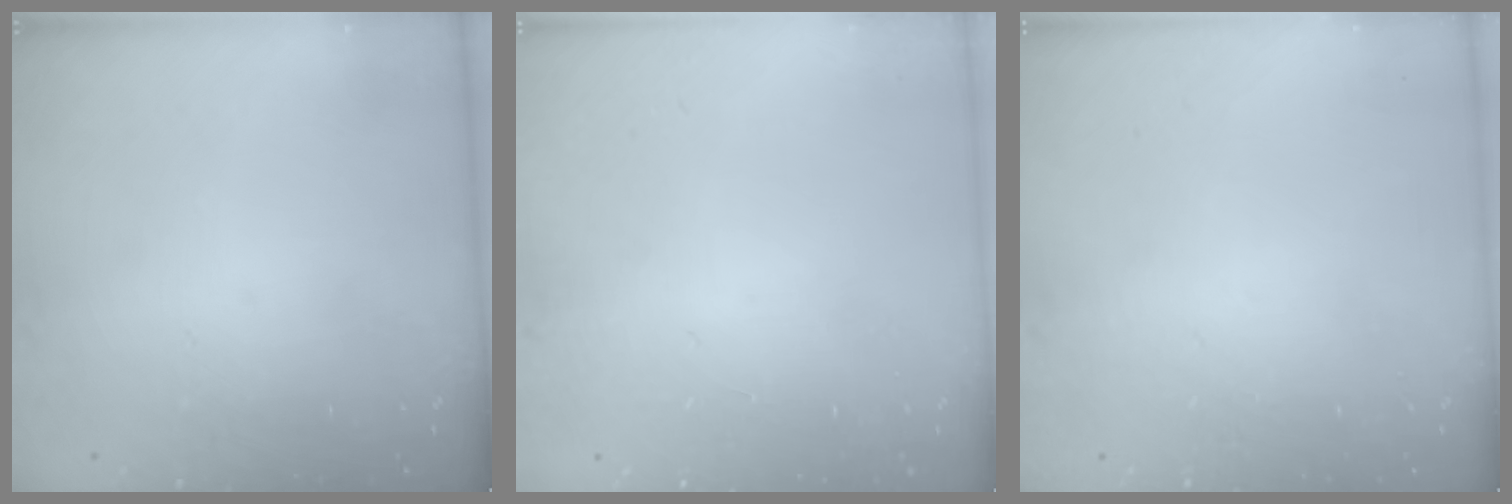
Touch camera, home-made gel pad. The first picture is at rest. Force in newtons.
{"total": 0.9, "press": 0.9, "slide": 0.0}
{"total": 0.0}